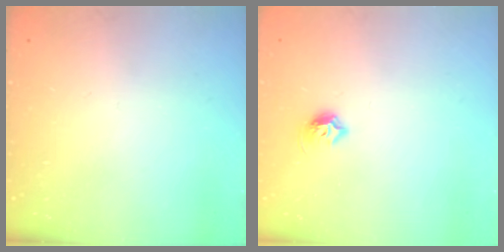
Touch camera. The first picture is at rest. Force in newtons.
{"total": 6.0, "press": 5.9, "slide": 1.1}